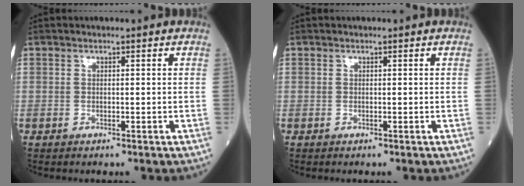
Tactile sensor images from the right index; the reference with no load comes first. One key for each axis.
{"total": 0.0}